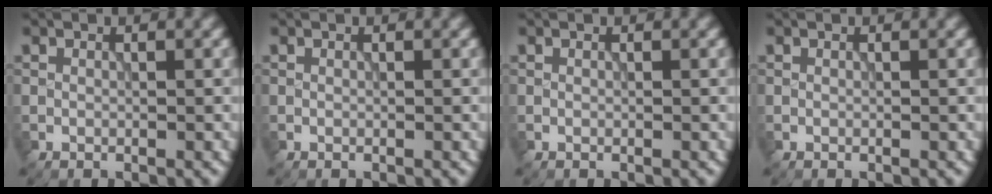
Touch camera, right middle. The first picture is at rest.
{"total": 0.0}
{"total": 0.0}
{"total": 0.0}